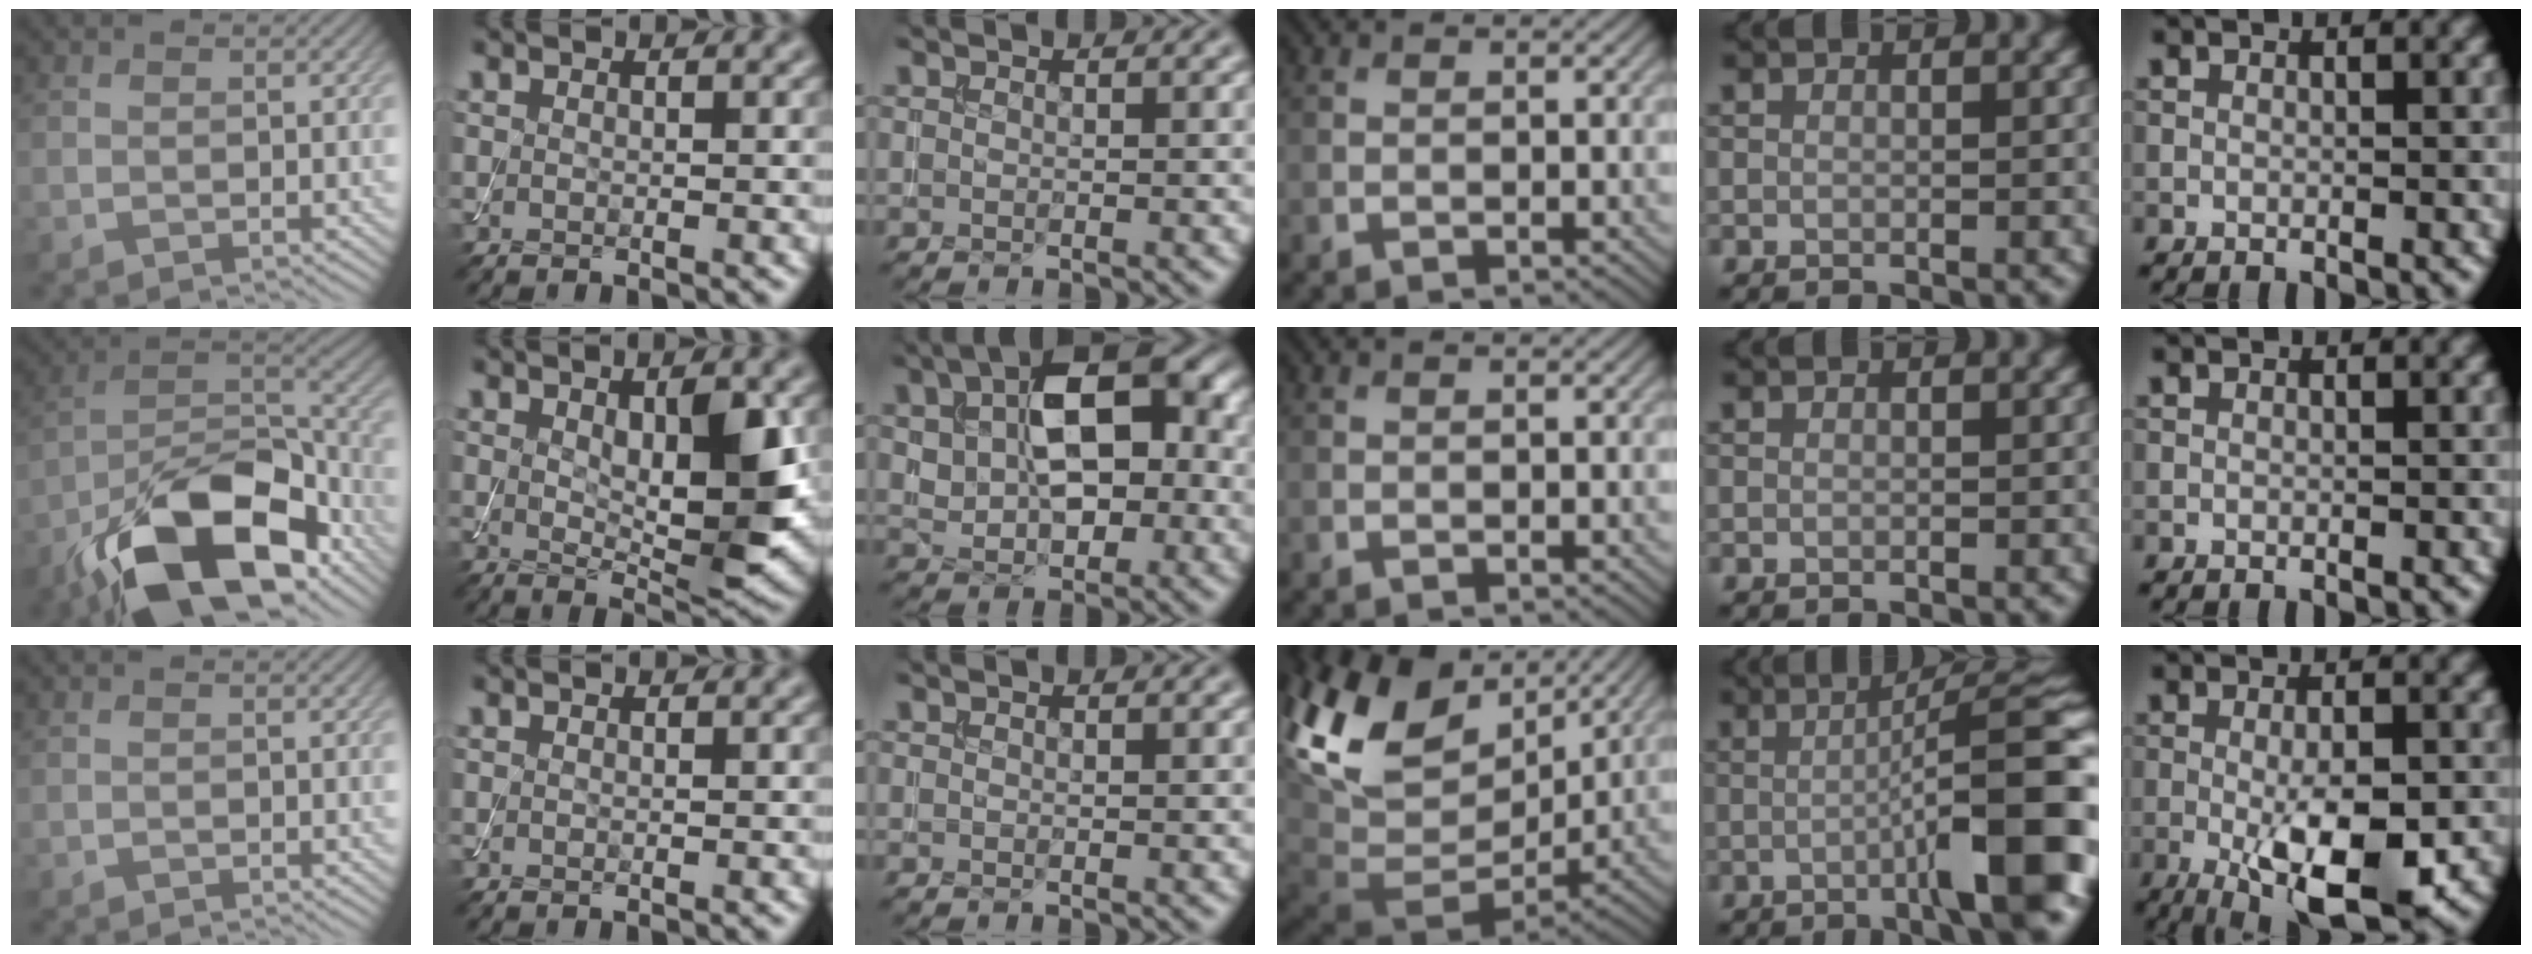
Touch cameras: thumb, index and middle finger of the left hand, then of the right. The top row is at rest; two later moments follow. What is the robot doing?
{"motion": "assemble", "object": "toy tower of hanoi"}